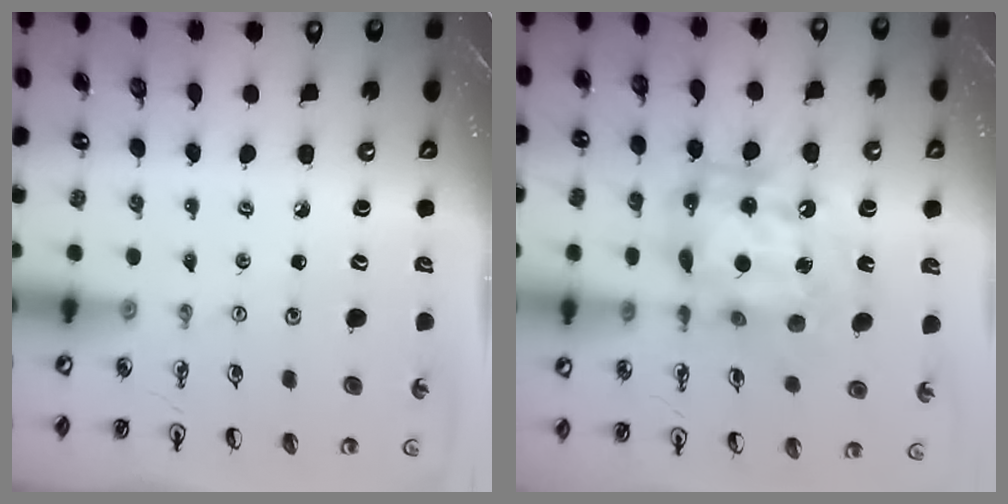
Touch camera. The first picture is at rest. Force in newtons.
{"total": 15.9, "press": 15.9, "slide": 1.5}